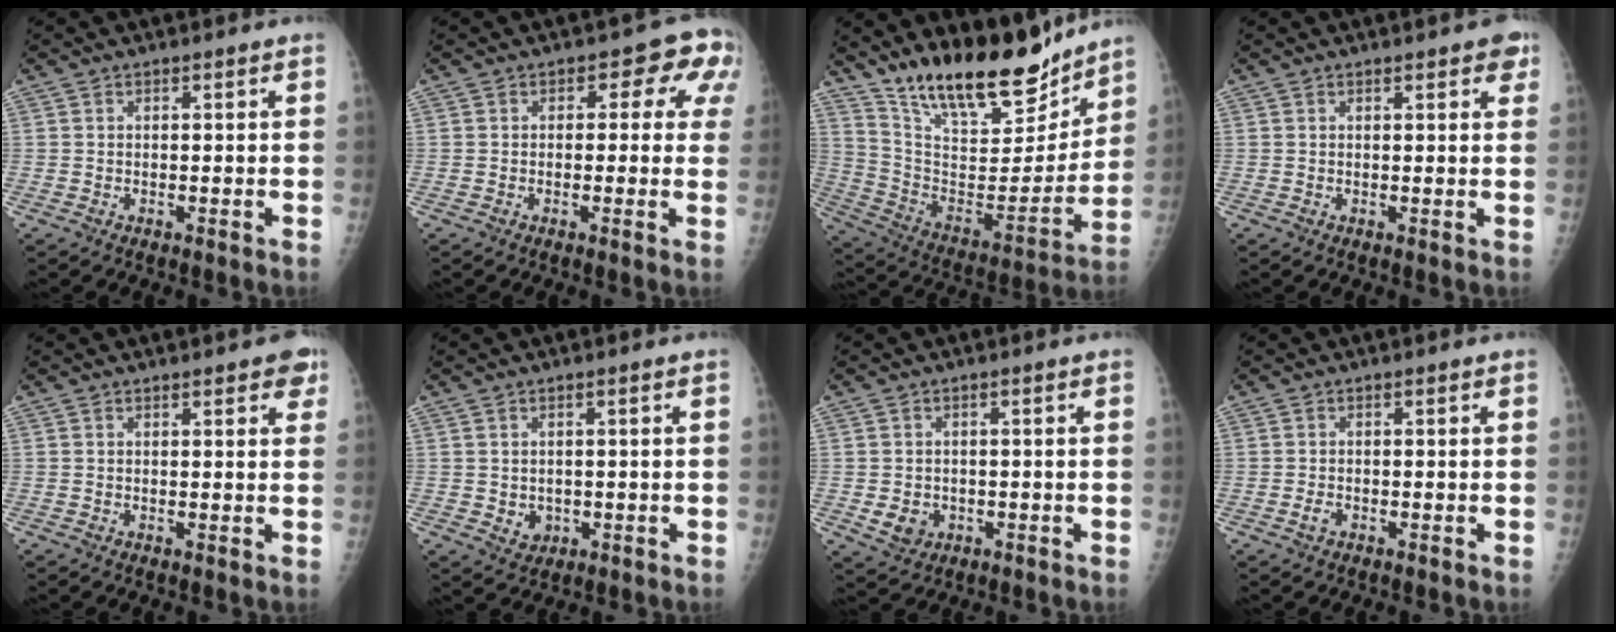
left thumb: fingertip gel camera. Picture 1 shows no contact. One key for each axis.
{"total": 7.3, "fx": 2.0, "fy": 4.6, "fz": 5.4, "tx": -0.004, "ty": 0.010, "tz": 0.008}
{"total": 22.3, "fx": 18.0, "fy": 7.1, "fz": 11.1, "tx": -0.140, "ty": -0.100, "tz": 0.310}
{"total": 3.4, "fx": 1.9, "fy": 1.4, "fz": 2.5, "tx": -0.014, "ty": -0.003, "tz": 0.017}
{"total": 3.8, "fx": 2.2, "fy": 1.5, "fz": 2.8, "tx": -0.014, "ty": -0.005, "tz": 0.020}
{"total": 2.7, "fx": -0.2, "fy": 2.3, "fz": 1.2, "tx": -0.009, "ty": -0.001, "tz": 0.007}
{"total": 3.7, "fx": -0.8, "fy": 3.2, "fz": 1.7, "tx": -0.017, "ty": 0.002, "tz": -0.003}
{"total": 1.2, "fx": -0.6, "fy": 0.8, "fz": 0.7, "tx": -0.018, "ty": 0.002, "tz": -0.013}